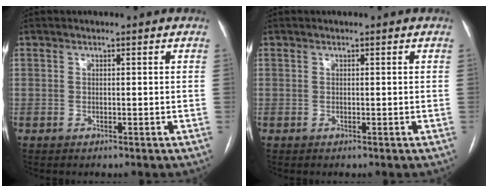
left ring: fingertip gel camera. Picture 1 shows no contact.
{"total": 0.0}